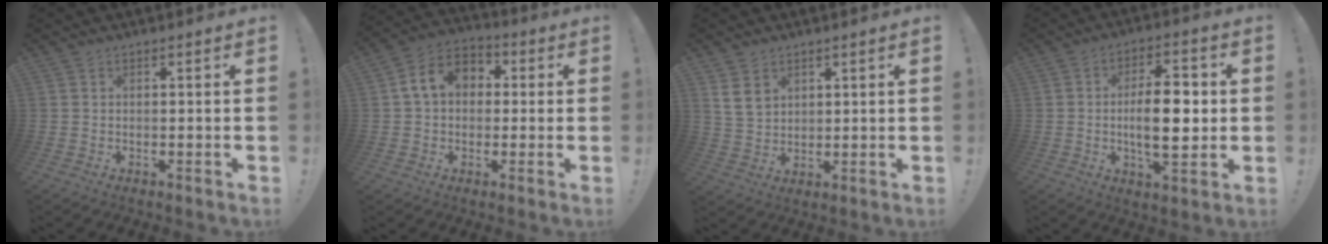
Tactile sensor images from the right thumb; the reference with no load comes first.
{"total": 10.7, "force": [2.3, 8.2, 6.5], "torque": [-0.107, 0.019, 0.049]}
{"total": 7.0, "force": [3.7, 5.0, 3.3], "torque": [-0.053, -0.010, 0.075]}
{"total": 13.4, "force": [-0.5, 5.7, 12.1], "torque": [-0.188, -0.003, -0.018]}